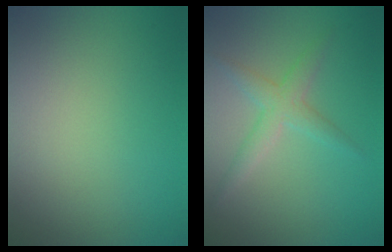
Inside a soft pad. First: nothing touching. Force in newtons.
{"total": 2.4, "press": 2.4, "slide": 0.0}